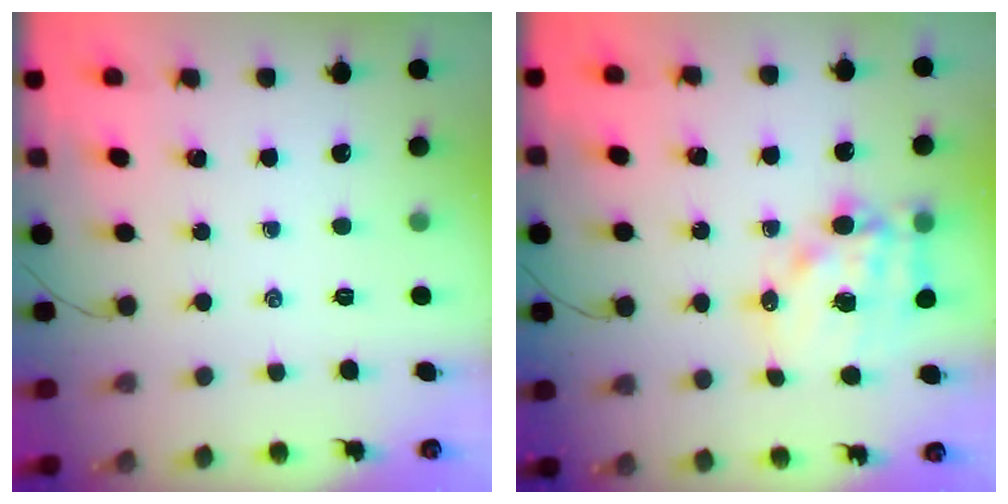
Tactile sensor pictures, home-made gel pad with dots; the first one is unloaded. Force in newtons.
{"total": 14.2, "press": 13.9, "slide": 3.3}